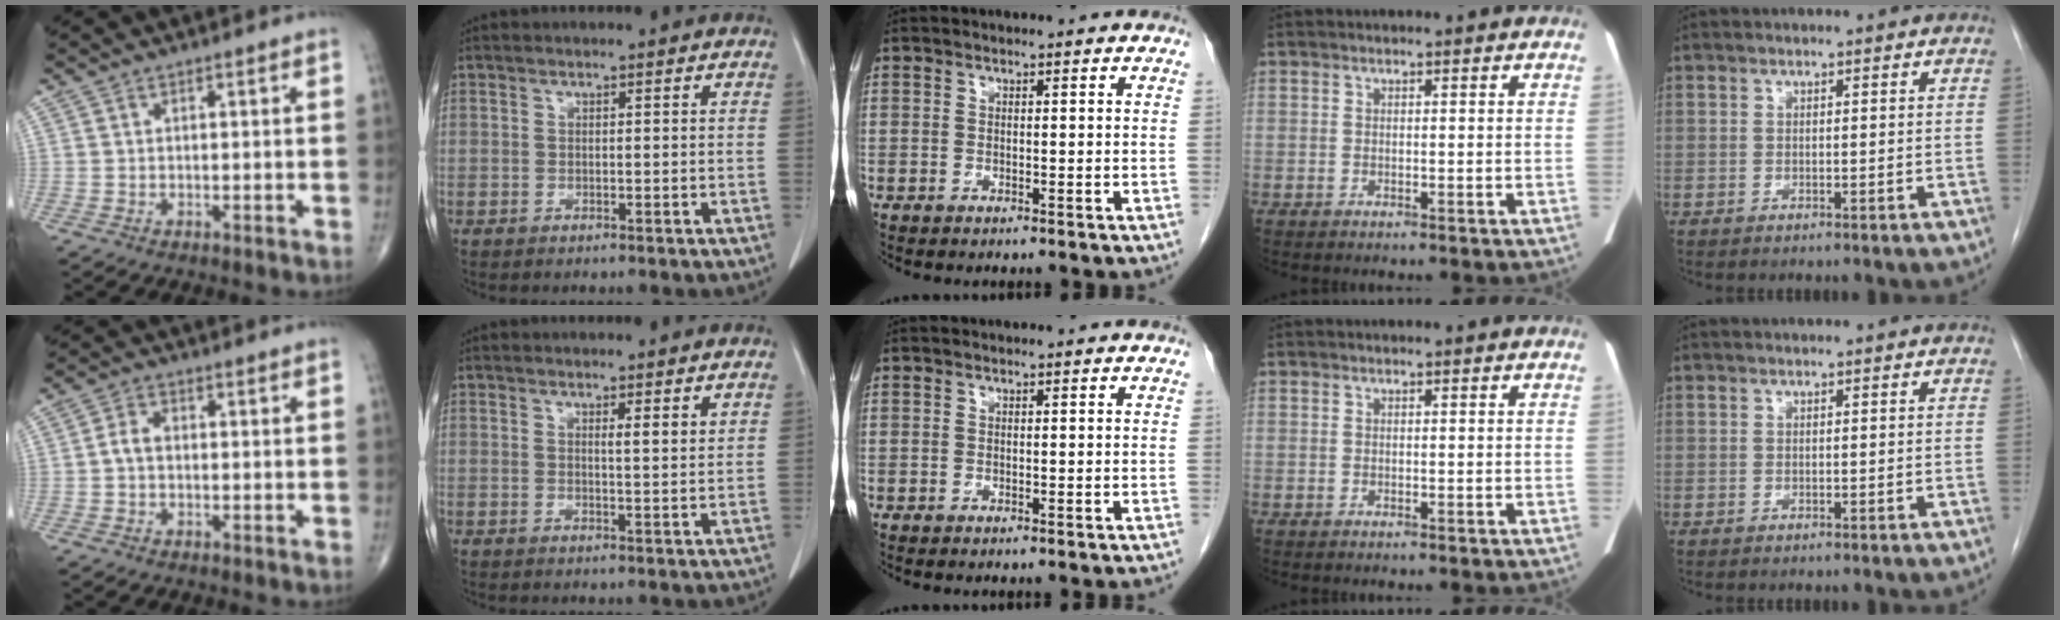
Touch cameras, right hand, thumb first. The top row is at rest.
{"thumb": {"total": 2.7, "force": [-0.3, 1.8, 1.9], "torque": [-0.034, 0.011, -0.012]}, "index": {"total": 2.0, "force": [1.3, 0.2, 1.5], "torque": [-0.028, -0.005, 0.020]}, "middle": {"total": 1.1, "force": [-1.0, -0.1, 0.6], "torque": [-0.002, 0.004, -0.011]}}